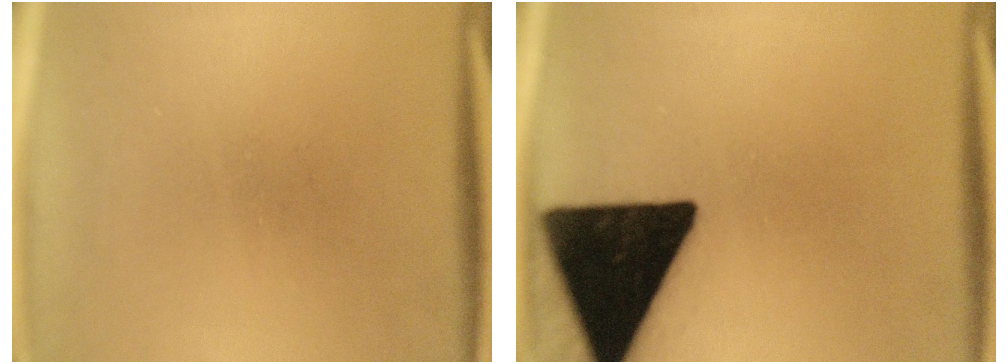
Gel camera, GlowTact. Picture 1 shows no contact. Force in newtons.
{"total": 19.9}